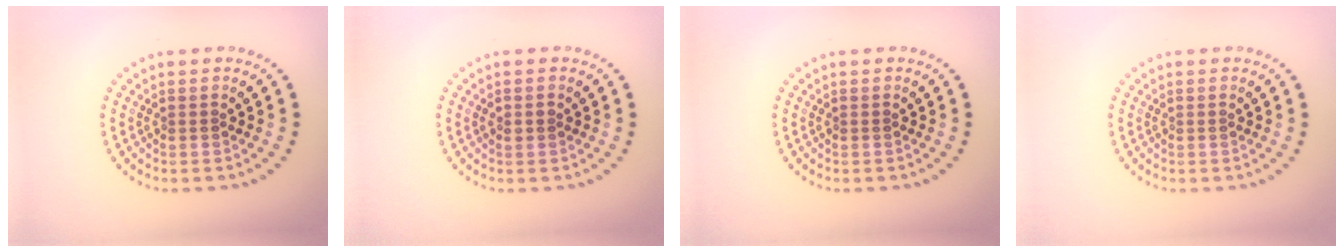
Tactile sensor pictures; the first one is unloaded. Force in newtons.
{"total": 1.0, "press": 1.0, "slide": 0.1}
{"total": 0.0}
{"total": 0.0}